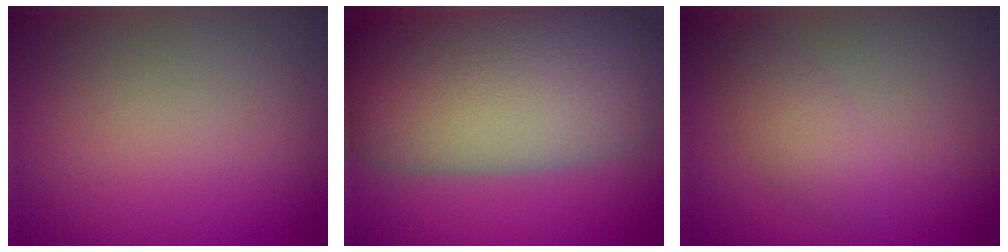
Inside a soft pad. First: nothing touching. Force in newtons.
{"total": 15.0, "press": 15.0, "slide": 0.6}
{"total": 2.5, "press": 2.5, "slide": 0.1}